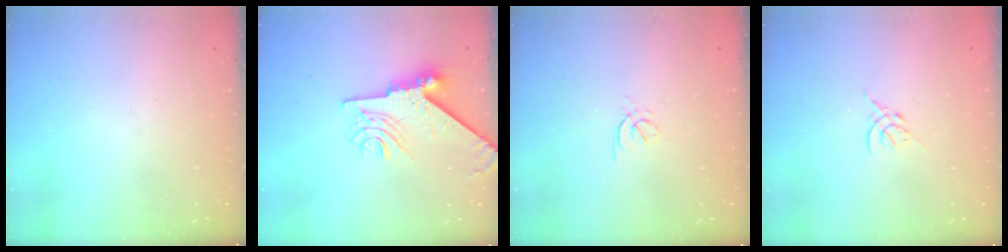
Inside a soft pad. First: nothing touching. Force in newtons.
{"total": 11.4, "press": 11.3, "slide": 1.5}
{"total": 1.6, "press": 1.5, "slide": 0.5}
{"total": 2.3, "press": 2.2, "slide": 0.5}